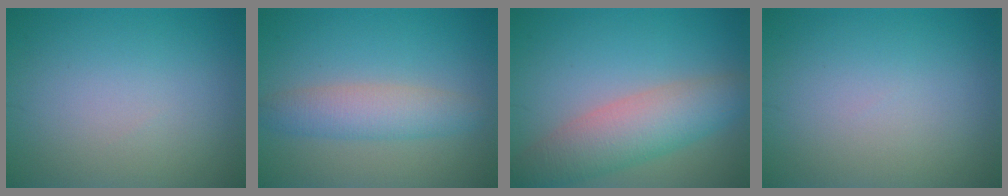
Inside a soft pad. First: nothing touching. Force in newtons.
{"total": 3.7, "press": 3.7, "slide": 0.1}
{"total": 6.1, "press": 6.0, "slide": 0.5}
{"total": 0.0}